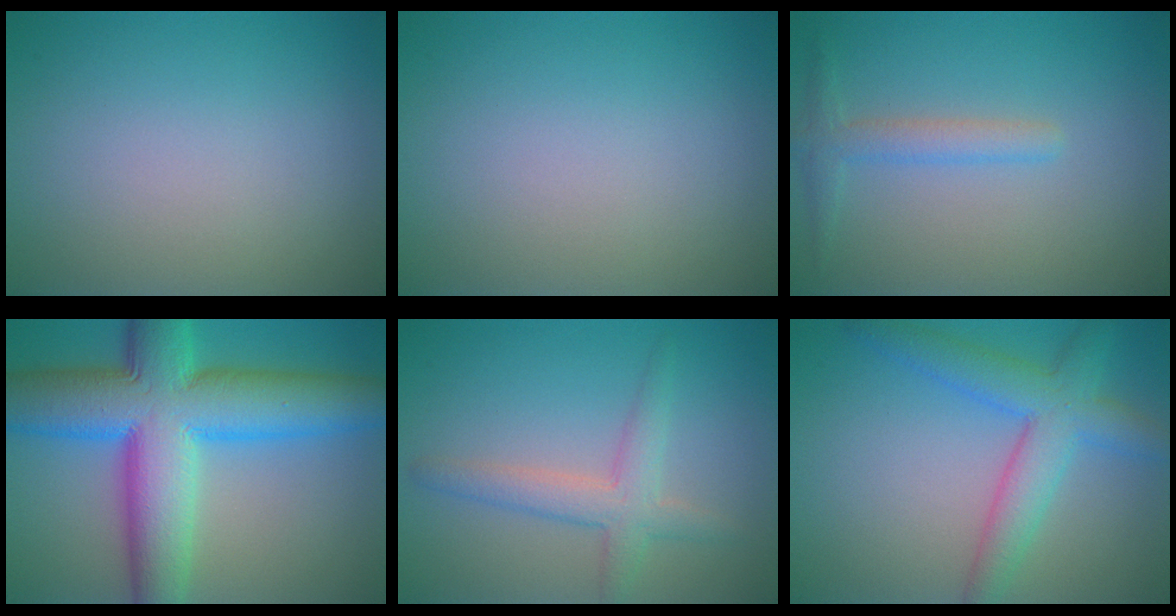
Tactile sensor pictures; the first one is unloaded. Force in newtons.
{"total": 0.0}
{"total": 2.0, "press": 2.0, "slide": 0.1}
{"total": 13.6, "press": 13.6, "slide": 0.2}
{"total": 3.4, "press": 3.3, "slide": 0.3}
{"total": 5.1, "press": 5.1, "slide": 0.2}